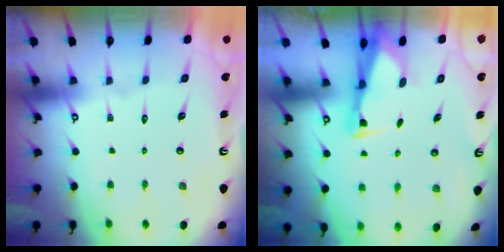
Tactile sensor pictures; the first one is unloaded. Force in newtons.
{"total": 2.4, "press": 2.4, "slide": 0.5}